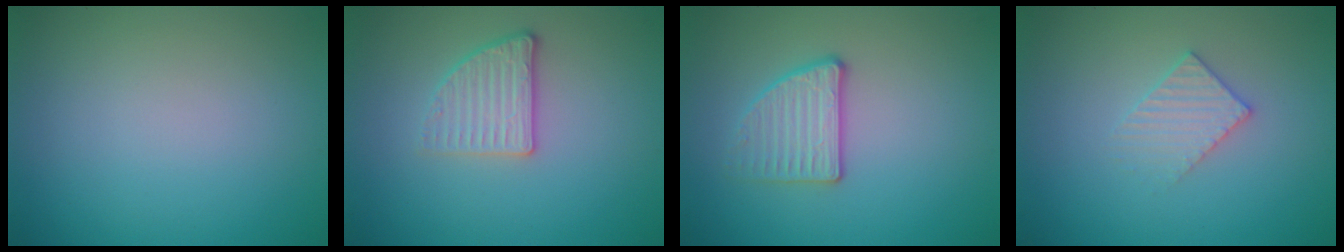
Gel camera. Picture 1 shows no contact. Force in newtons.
{"total": 2.7, "press": 2.4, "slide": 1.1}
{"total": 2.7, "press": 2.5, "slide": 1.2}
{"total": 2.1, "press": 2.0, "slide": 0.3}